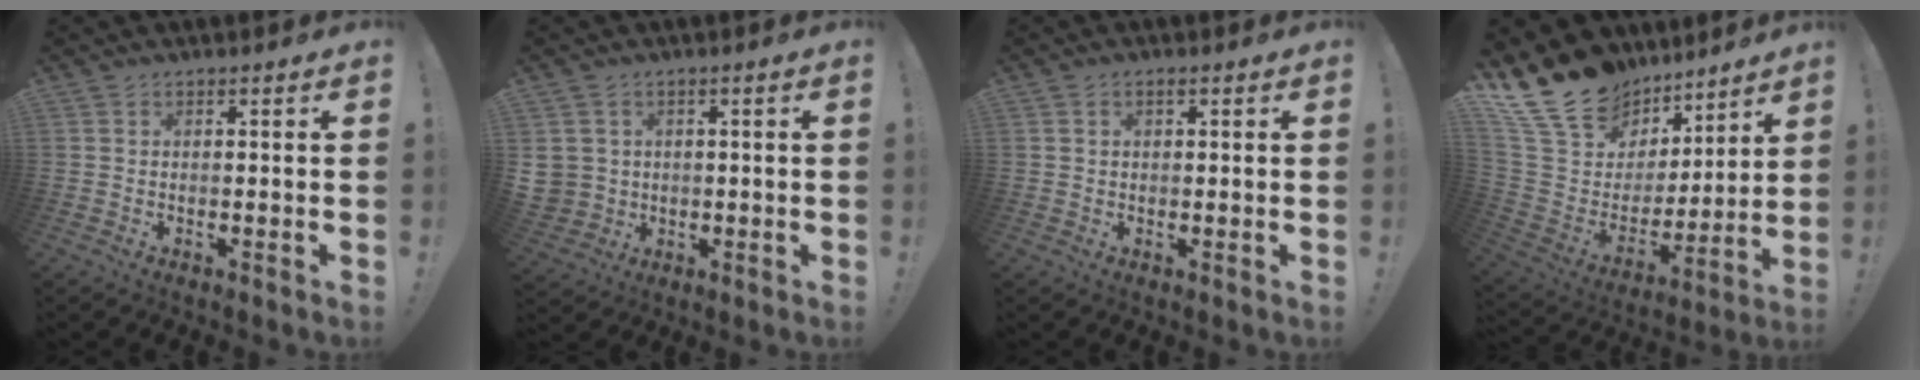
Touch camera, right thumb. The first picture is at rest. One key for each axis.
{"total": 5.0, "fx": 0.9, "fy": 4.7, "fz": 1.4, "tx": -0.036, "ty": -0.005, "tz": 0.019}
{"total": 1.2, "fx": 0.6, "fy": 0.8, "fz": 0.7, "tx": -0.014, "ty": 0.002, "tz": 0.011}
{"total": 19.2, "fx": 14.2, "fy": 11.2, "fz": 6.3, "tx": -0.112, "ty": -0.100, "tz": 0.283}